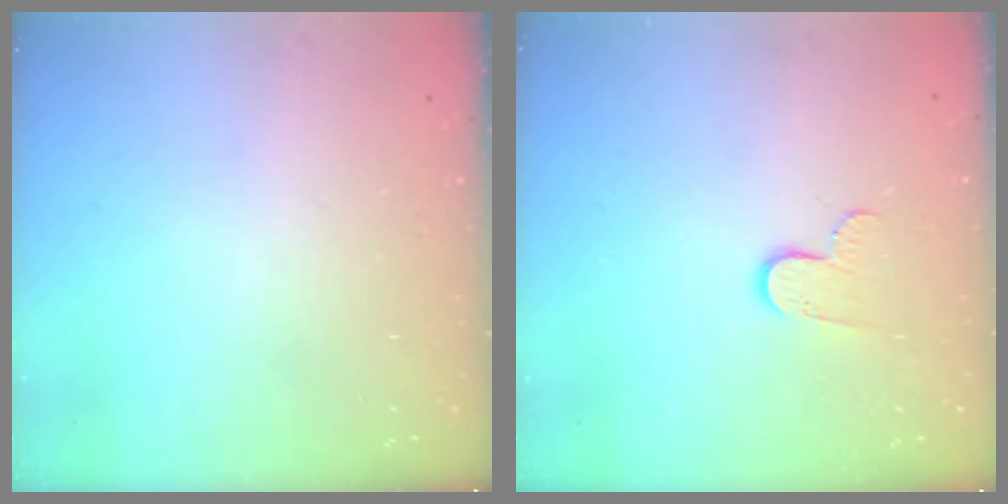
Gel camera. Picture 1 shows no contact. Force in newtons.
{"total": 6.7, "press": 6.7, "slide": 0.5}